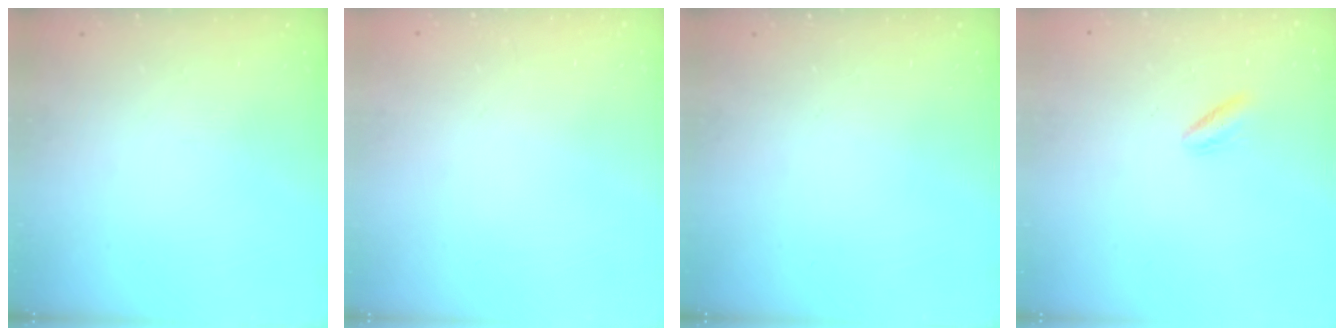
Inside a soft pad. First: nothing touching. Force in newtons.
{"total": 2.0, "press": 2.0, "slide": 0.1}
{"total": 0.0}
{"total": 2.7, "press": 2.5, "slide": 1.2}